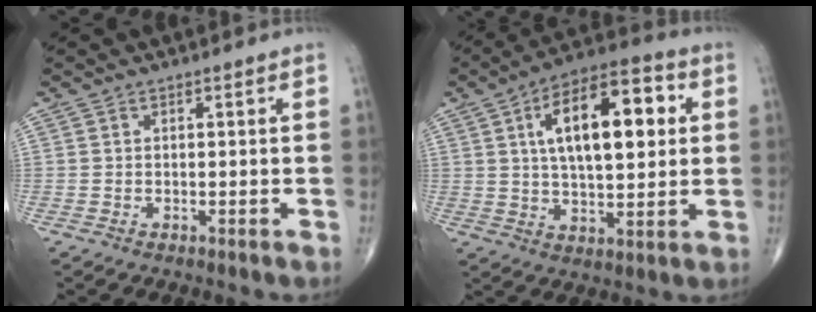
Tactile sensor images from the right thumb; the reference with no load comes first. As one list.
[{"total": 17.9, "force": [4.2, 8.1, 15.5], "torque": [-0.226, 0.011, 0.063]}]